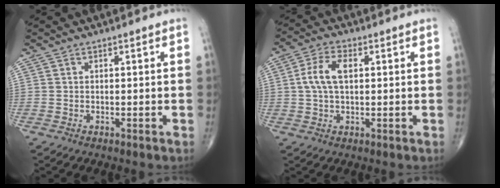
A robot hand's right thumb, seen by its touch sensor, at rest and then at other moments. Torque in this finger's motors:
{"motor_torque": [0.13, 0.12, 0.58, 0.07, 0.11]}